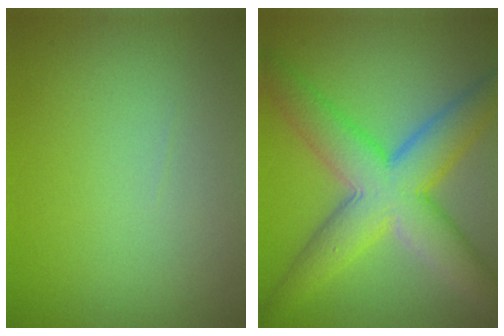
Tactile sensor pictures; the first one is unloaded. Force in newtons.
{"total": 9.1, "press": 9.1, "slide": 0.2}